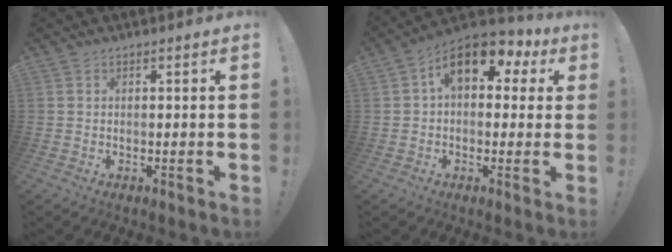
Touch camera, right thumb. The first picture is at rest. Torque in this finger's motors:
{"motor_torque": [1.92, 2.16, 1.41, 0.00, 0.07]}